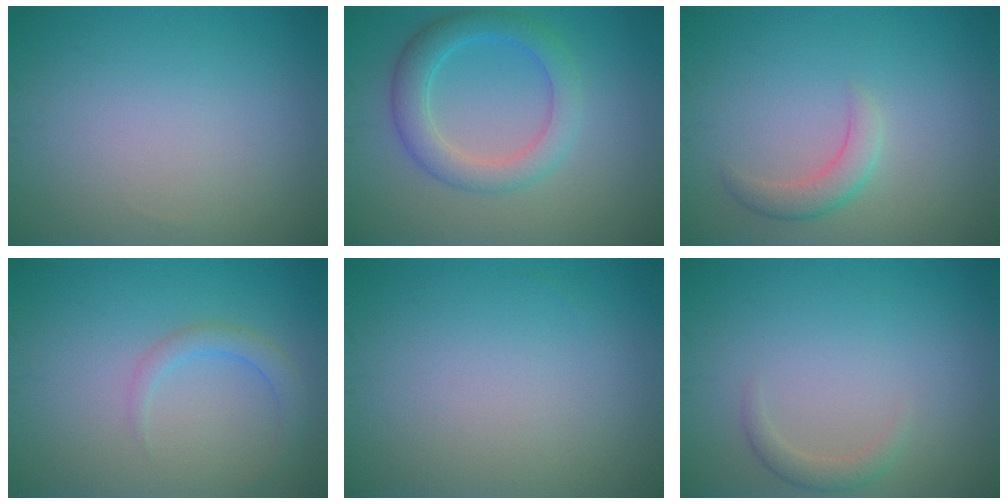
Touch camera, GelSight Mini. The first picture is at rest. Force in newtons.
{"total": 4.2, "press": 4.2, "slide": 0.0}
{"total": 2.2, "press": 2.1, "slide": 0.1}
{"total": 1.8, "press": 1.8, "slide": 0.0}
{"total": 0.0}
{"total": 1.4, "press": 1.4, "slide": 0.1}